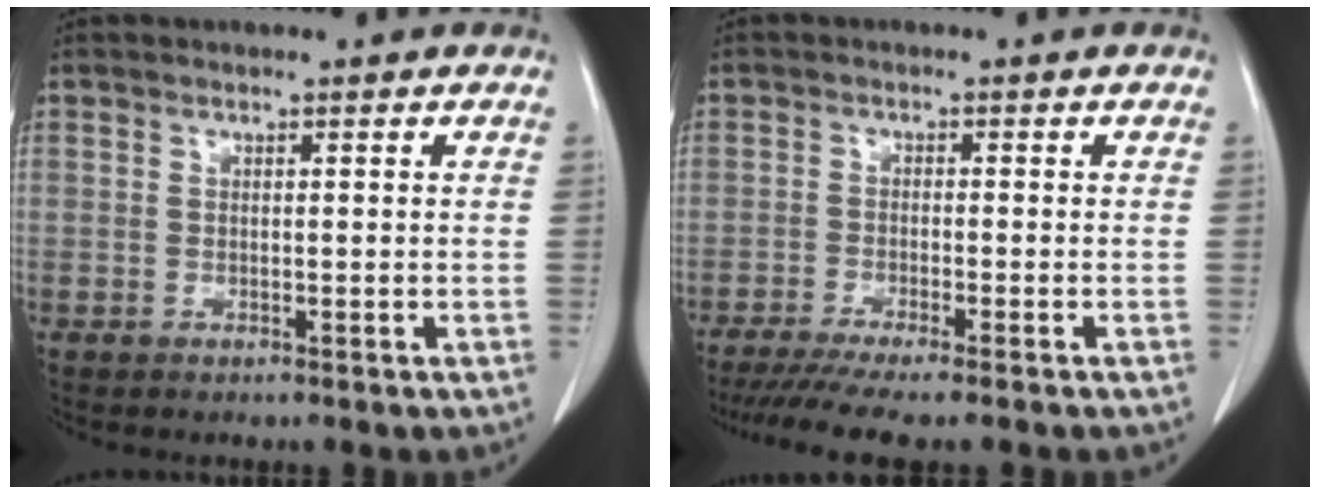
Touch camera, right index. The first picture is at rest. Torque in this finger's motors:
{"motor_torque": [1.08, -1.05, 0.41, 0.12]}